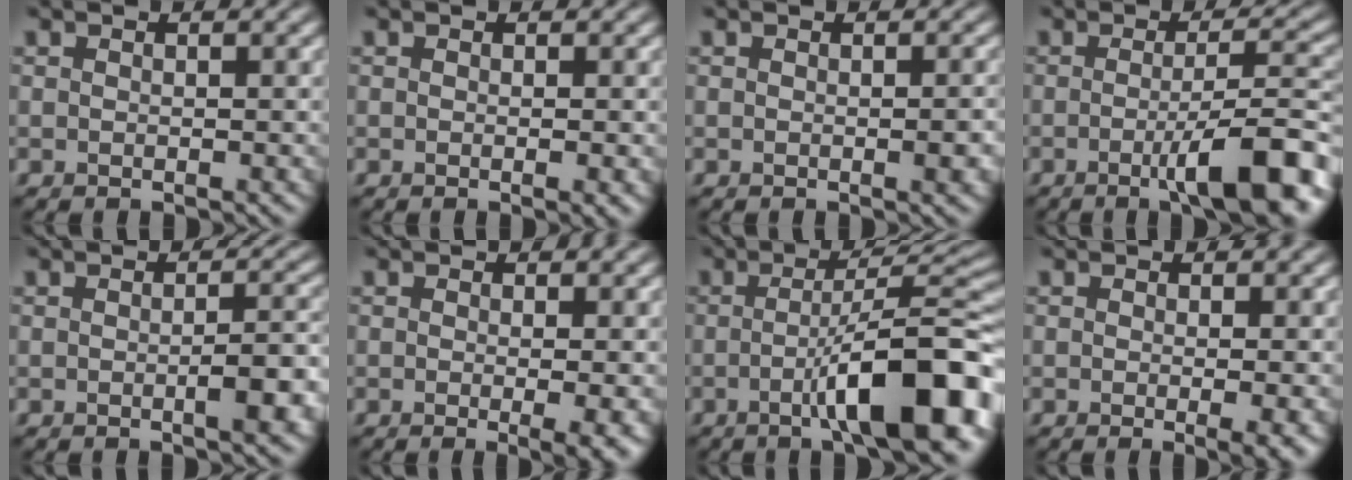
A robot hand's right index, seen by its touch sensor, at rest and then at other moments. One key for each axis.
{"total": 1.2, "fx": -0.1, "fy": 0.3, "fz": 1.2, "tx": -0.014, "ty": -0.002, "tz": -0.003}
{"total": 1.3, "fx": -0.2, "fy": 0.2, "fz": 1.3, "tx": -0.018, "ty": -0.002, "tz": -0.002}
{"total": 8.8, "fx": -3.1, "fy": 1.8, "fz": 8.1, "tx": -0.109, "ty": 0.008, "tz": -0.050}
{"total": 3.2, "fx": -0.8, "fy": 0.7, "fz": 3.1, "tx": -0.042, "ty": 0.003, "tz": -0.012}
{"total": 3.9, "fx": -0.7, "fy": 1.0, "fz": 3.7, "tx": -0.047, "ty": -0.010, "tz": -0.007}
{"total": 11.1, "fx": -3.6, "fy": 2.3, "fz": 10.2, "tx": -0.134, "ty": 0.016, "tz": -0.057}
{"total": 3.3, "fx": -0.6, "fy": 0.8, "fz": 3.1, "tx": -0.040, "ty": -0.008, "tz": -0.007}